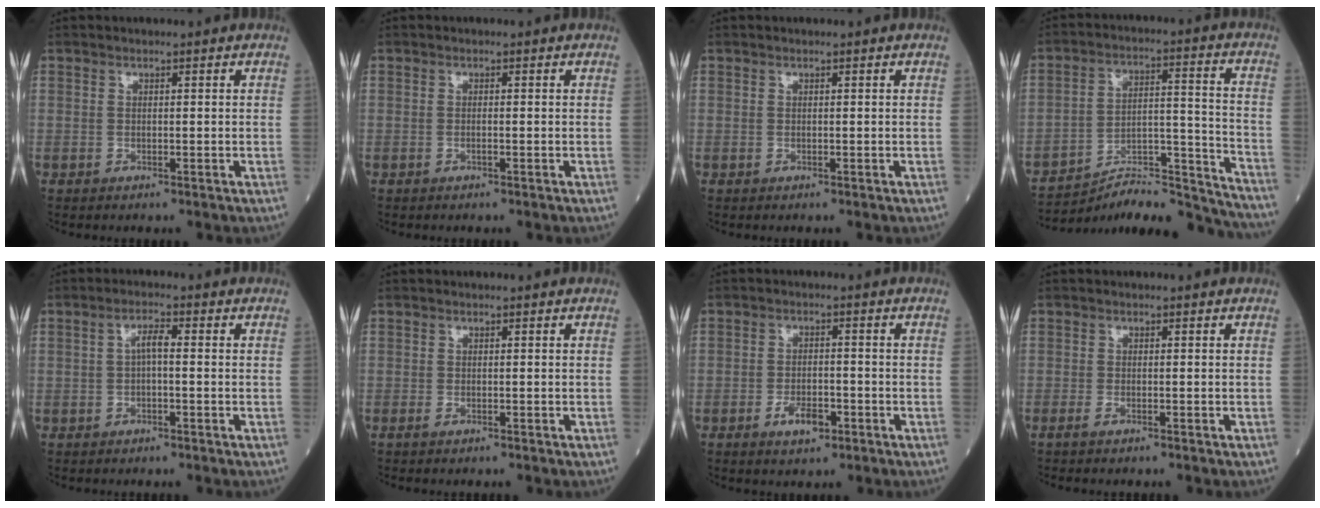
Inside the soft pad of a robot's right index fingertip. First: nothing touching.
{"total": 0.5, "force": [-0.2, 0.0, 0.5], "torque": [-0.011, 0.000, -0.003]}
{"total": 0.0}
{"total": 19.5, "force": [-19.1, 0.9, 4.0], "torque": [-0.052, 0.036, -0.289]}
{"total": 2.6, "force": [-0.1, 0.6, 2.5], "torque": [-0.044, 0.007, -0.002]}
{"total": 0.7, "force": [-0.6, 0.0, 0.3], "torque": [-0.010, -0.001, -0.009]}
{"total": 4.0, "force": [-2.0, 1.7, 2.9], "torque": [-0.051, 0.001, -0.031]}
{"total": 1.5, "force": [-1.3, 0.0, 0.8], "torque": [-0.014, -0.001, -0.016]}